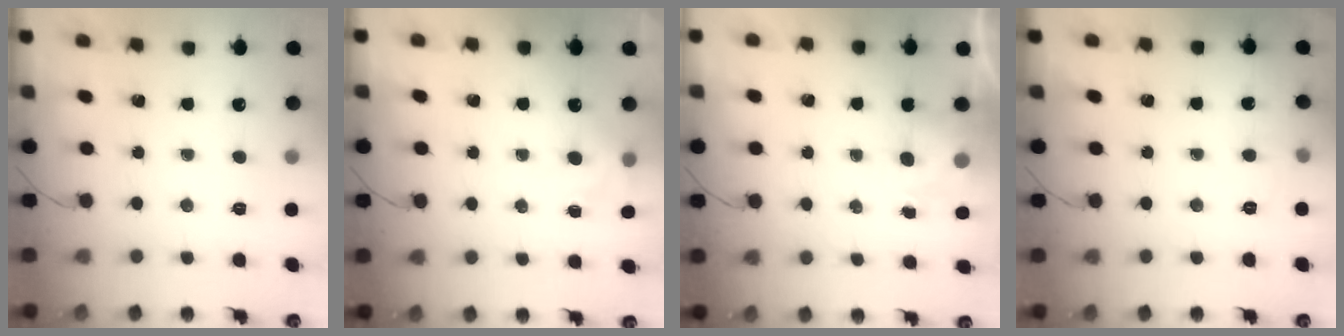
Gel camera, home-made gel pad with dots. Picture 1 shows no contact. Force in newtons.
{"total": 6.6, "press": 6.5, "slide": 1.5}
{"total": 2.0, "press": 1.8, "slide": 1.0}
{"total": 4.9, "press": 4.7, "slide": 1.2}